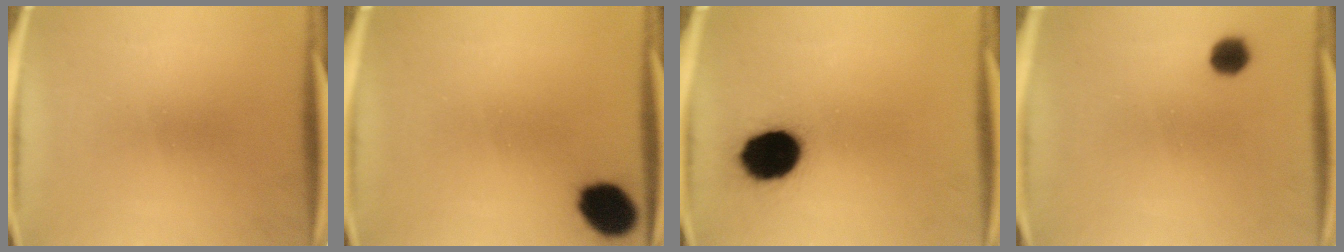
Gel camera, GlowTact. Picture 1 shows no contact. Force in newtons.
{"total": 9.8}
{"total": 14.8}
{"total": 3.8}